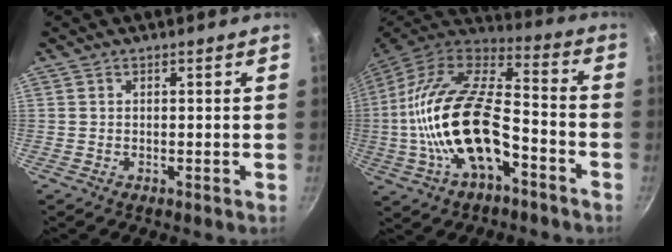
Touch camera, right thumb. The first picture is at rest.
{"total": 24.2, "force": [-6.4, 11.8, 20.1], "torque": [-0.374, 0.039, -0.126]}